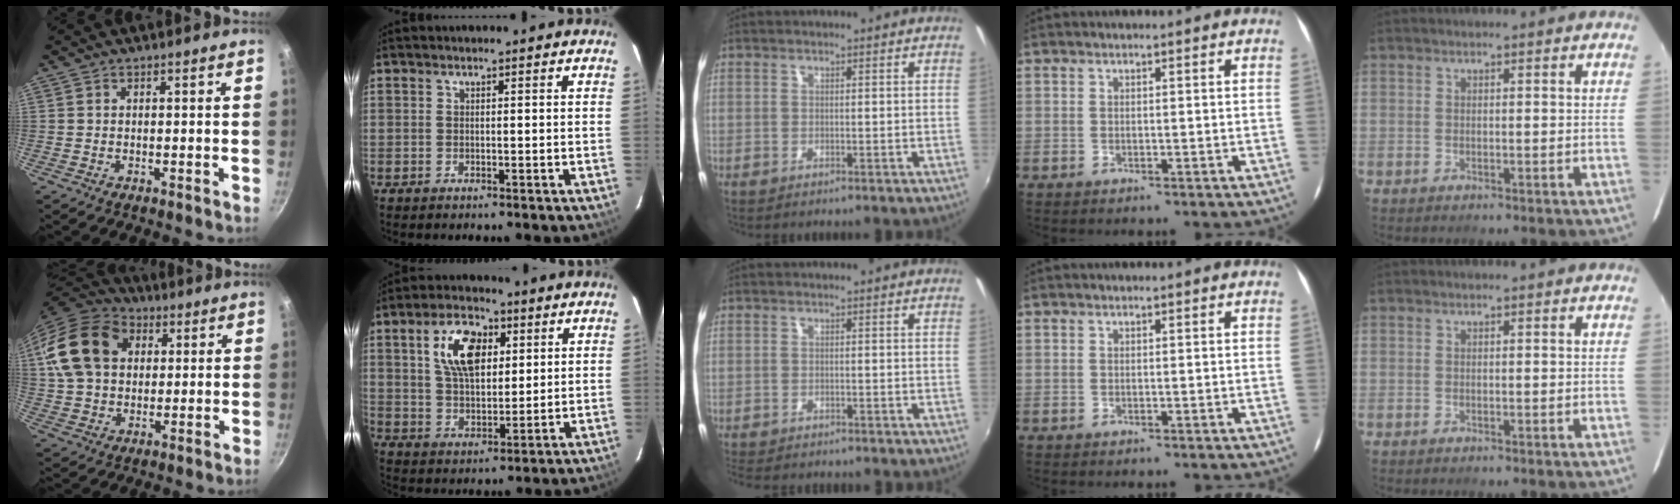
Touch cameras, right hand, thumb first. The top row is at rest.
{"thumb": {"total": 18.9, "force": [5.0, 14.0, 11.6], "torque": [-0.212, 0.020, 0.082]}, "index": {"total": 11.3, "force": [4.0, 6.2, 8.6], "torque": [-0.158, 0.021, 0.075]}, "middle": {"total": 4.0, "force": [-3.5, 1.1, 1.4], "torque": [-0.038, -0.018, -0.056]}}